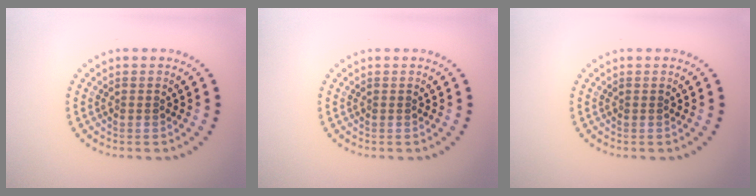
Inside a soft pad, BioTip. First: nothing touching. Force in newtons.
{"total": 0.0}
{"total": 0.0}